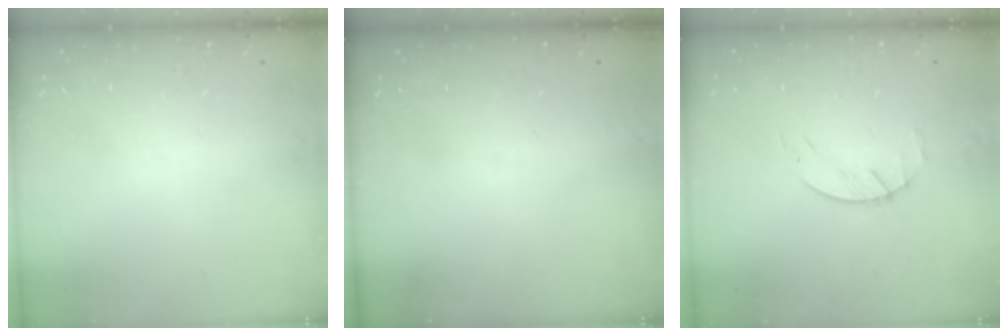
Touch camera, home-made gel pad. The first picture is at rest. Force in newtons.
{"total": 0.0}
{"total": 2.2, "press": 2.2, "slide": 0.4}